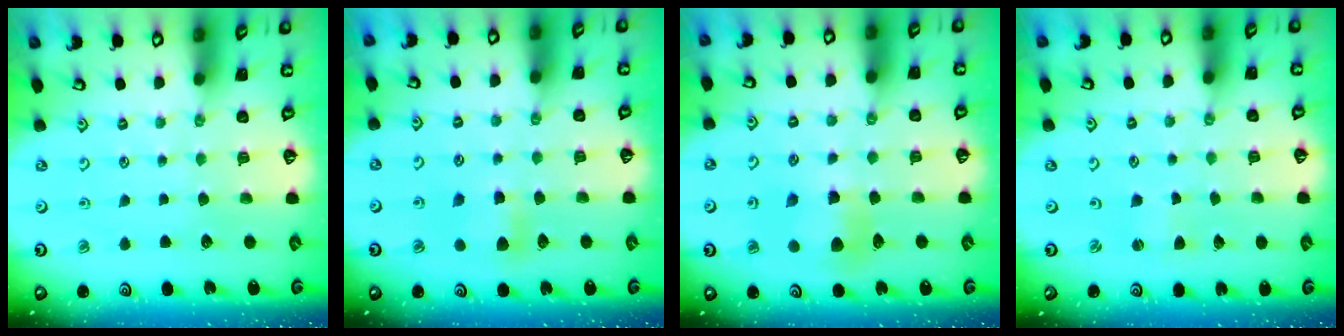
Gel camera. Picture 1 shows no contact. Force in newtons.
{"total": 6.2, "press": 6.2, "slide": 0.8}
{"total": 7.1, "press": 7.0, "slide": 0.6}
{"total": 0.7, "press": 0.7, "slide": 0.1}